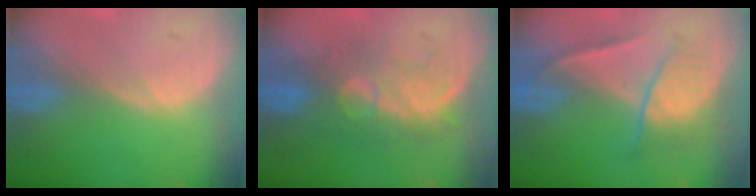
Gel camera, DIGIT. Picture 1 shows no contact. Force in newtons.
{"total": 7.9, "press": 7.8, "slide": 1.3}
{"total": 6.7, "press": 5.8, "slide": 3.5}